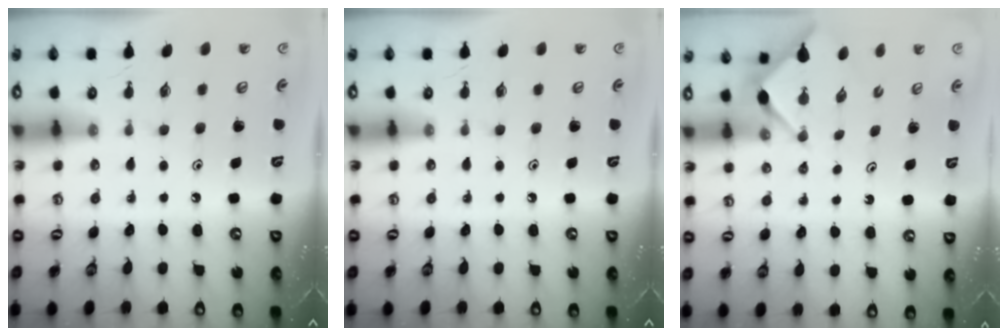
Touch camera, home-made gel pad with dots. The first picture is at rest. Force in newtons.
{"total": 0.0}
{"total": 2.9, "press": 2.9, "slide": 0.3}